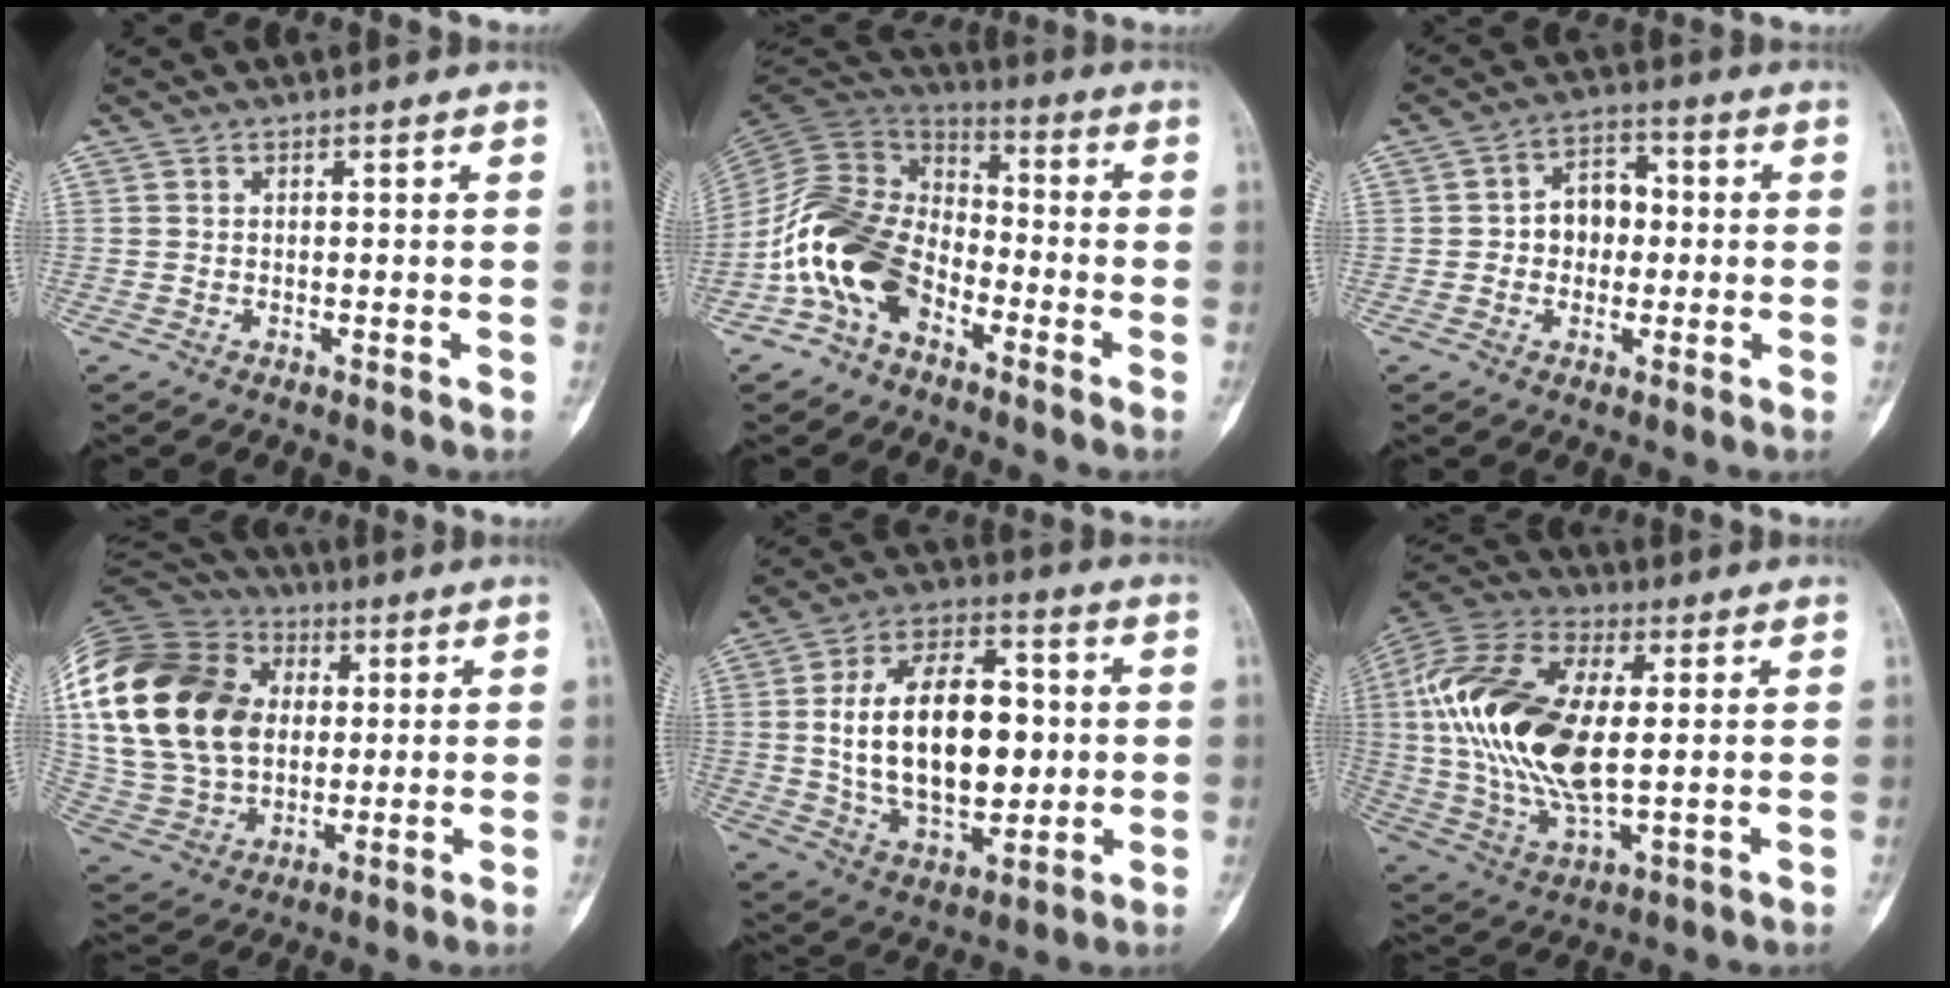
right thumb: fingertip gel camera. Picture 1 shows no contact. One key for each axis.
{"total": 15.3, "fx": -6.6, "fy": 10.0, "fz": 9.5, "tx": -0.176, "ty": 0.062, "tz": -0.141}
{"total": 7.0, "fx": 0.0, "fy": 5.4, "fz": 4.5, "tx": -0.041, "ty": 0.020, "tz": -0.009}
{"total": 29.1, "fx": 5.2, "fy": 21.2, "fz": 19.3, "tx": -0.404, "ty": 0.031, "tz": 0.106}
{"total": 21.4, "fx": 1.2, "fy": 12.4, "fz": 17.4, "tx": -0.266, "ty": 0.004, "tz": 0.029}
{"total": 24.6, "fx": 2.6, "fy": 12.1, "fz": 21.2, "tx": -0.445, "ty": -0.005, "tz": 0.043}